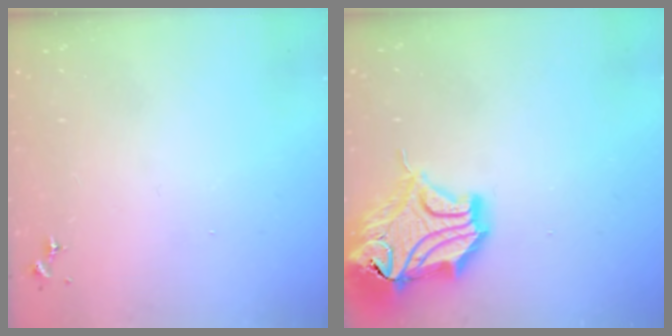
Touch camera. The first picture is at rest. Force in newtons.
{"total": 20.0, "press": 19.8, "slide": 2.7}